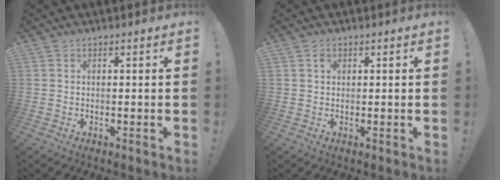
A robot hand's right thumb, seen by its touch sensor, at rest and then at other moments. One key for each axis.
{"total": 0.8, "fx": 0.3, "fy": 0.8, "fz": 0.2, "tx": 0.004, "ty": -0.001, "tz": 0.003}